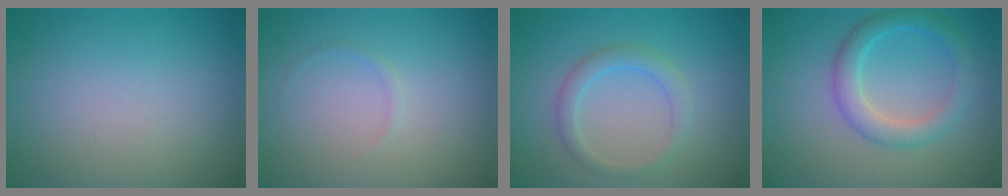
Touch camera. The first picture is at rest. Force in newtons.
{"total": 1.2, "press": 1.2, "slide": 0.2}
{"total": 2.2, "press": 2.2, "slide": 0.0}
{"total": 3.4, "press": 3.4, "slide": 0.1}